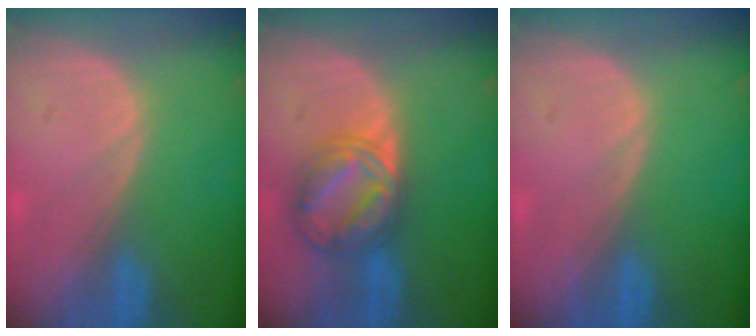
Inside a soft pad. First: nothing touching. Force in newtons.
{"total": 7.3, "press": 7.3, "slide": 0.5}
{"total": 0.0}